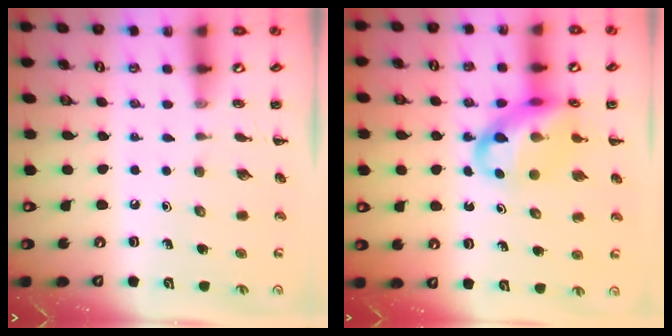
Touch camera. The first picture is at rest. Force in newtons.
{"total": 14.0, "press": 13.5, "slide": 3.5}